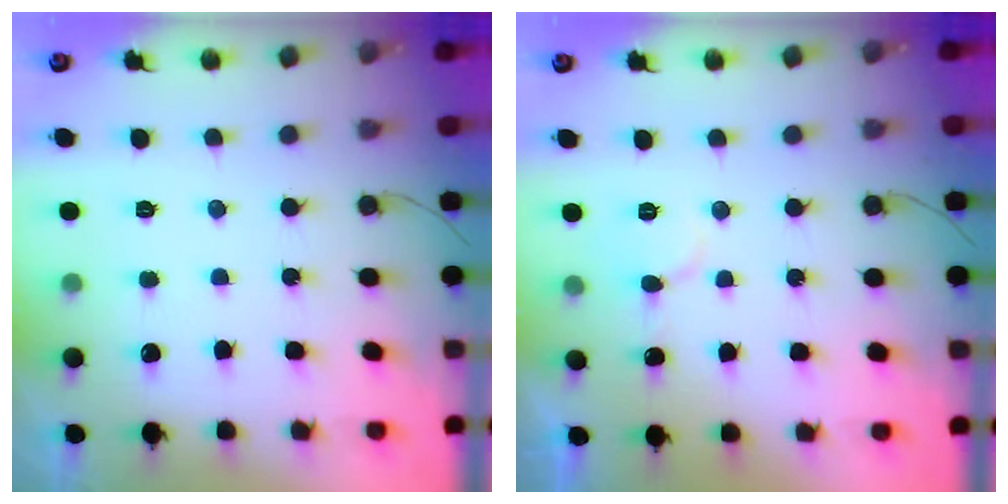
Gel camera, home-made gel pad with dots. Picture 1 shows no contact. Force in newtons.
{"total": 7.0, "press": 7.0, "slide": 0.5}